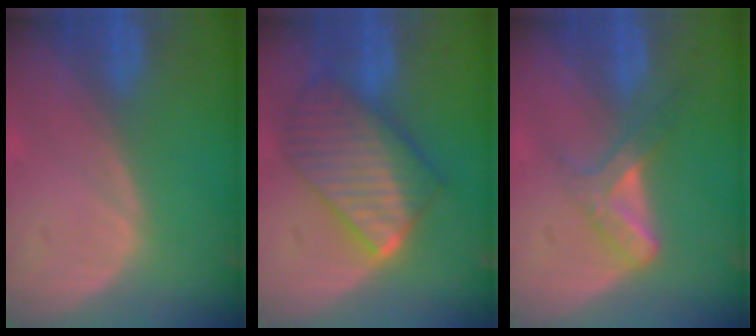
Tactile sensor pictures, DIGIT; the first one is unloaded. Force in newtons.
{"total": 10.1, "press": 10.1, "slide": 0.8}
{"total": 5.4, "press": 4.7, "slide": 2.7}